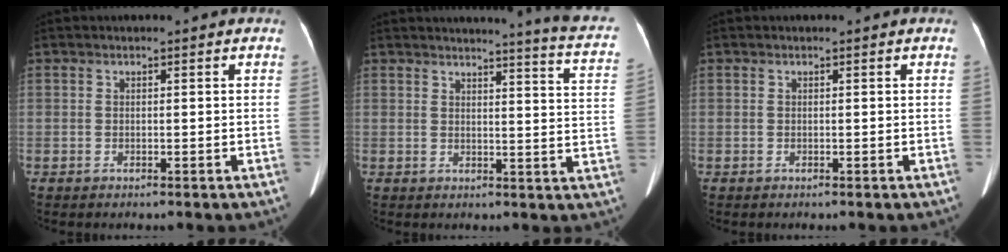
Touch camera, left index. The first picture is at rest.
{"total": 11.1, "force": [10.1, -0.8, 4.6], "torque": [-0.051, -0.060, 0.090]}
{"total": 0.0}